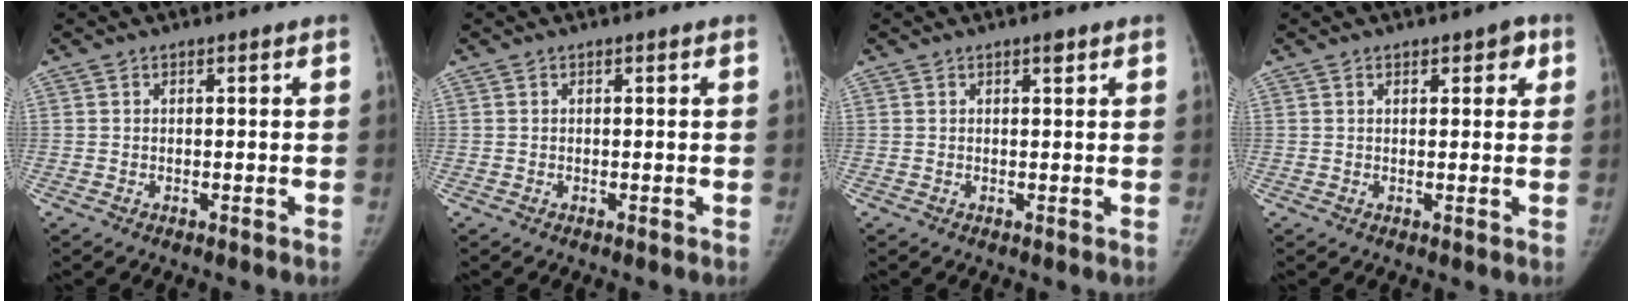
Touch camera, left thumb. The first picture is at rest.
{"total": 0.0}
{"total": 1.2, "force": [0.7, 0.4, 0.8], "torque": [-0.008, -0.002, 0.010]}
{"total": 3.6, "force": [1.6, 1.9, 2.6], "torque": [-0.011, -0.002, 0.014]}